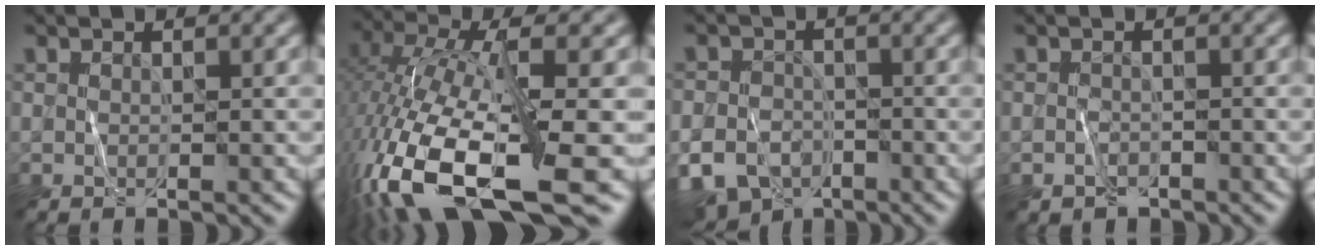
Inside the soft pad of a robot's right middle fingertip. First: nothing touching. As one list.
[{"total": 15.9, "force": [-6.0, 5.8, 13.6], "torque": [-0.301, -0.021, -0.103]}, {"total": 7.8, "force": [-4.5, 5.4, 3.3], "torque": [-0.049, -0.022, -0.088]}, {"total": 1.2, "force": [-0.8, 0.8, 0.3], "torque": [-0.004, -0.001, -0.015]}]